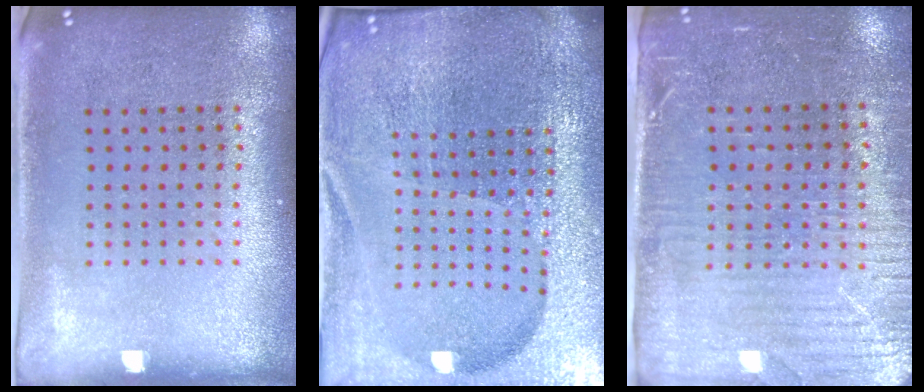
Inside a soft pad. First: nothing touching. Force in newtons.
{"total": 6.3, "press": 5.6, "slide": 3.1}
{"total": 3.6, "press": 3.1, "slide": 1.7}